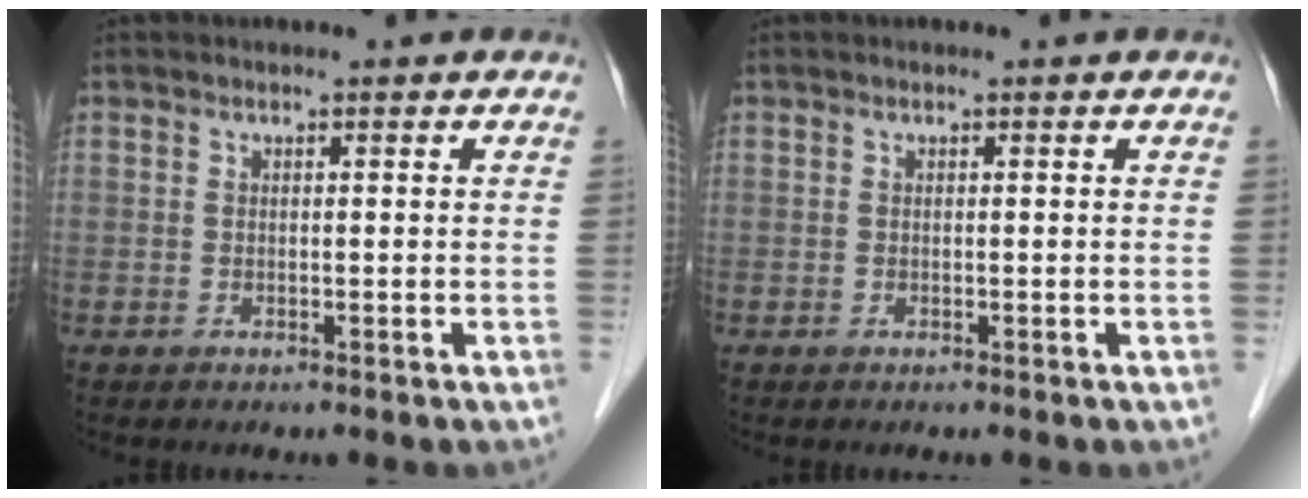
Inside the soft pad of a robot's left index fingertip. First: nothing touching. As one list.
[{"total": 0.0}]